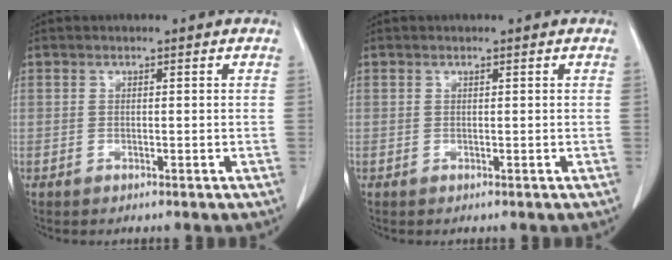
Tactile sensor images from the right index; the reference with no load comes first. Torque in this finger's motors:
{"motor_torque": [-0.06, 0.09, -0.02, 0.01]}